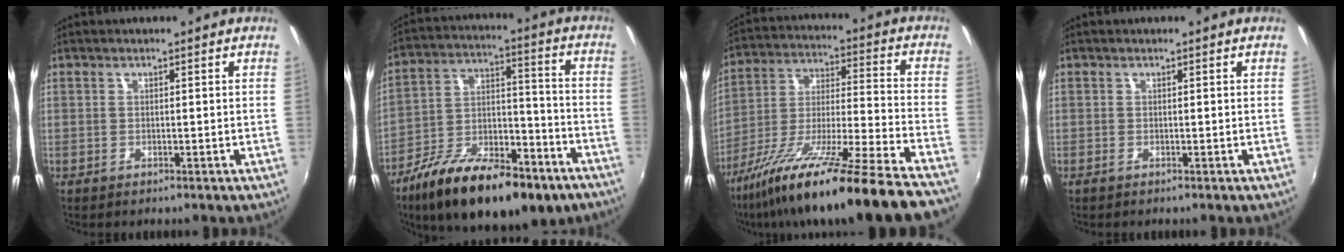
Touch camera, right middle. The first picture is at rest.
{"total": 24.3, "force": [-15.4, 9.8, 16.0], "torque": [-0.277, -0.017, -0.237]}
{"total": 26.3, "force": [-20.2, -0.6, 16.9], "torque": [-0.273, -0.072, -0.330]}
{"total": 0.0}